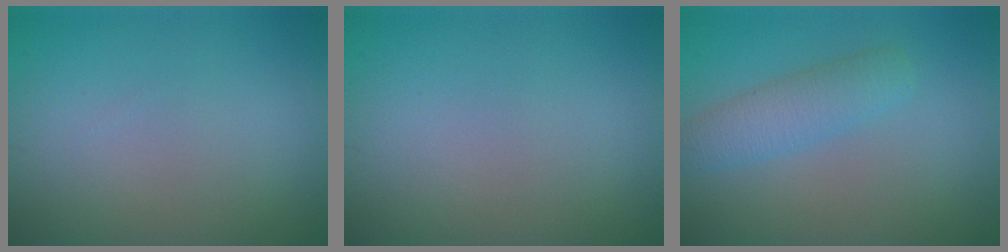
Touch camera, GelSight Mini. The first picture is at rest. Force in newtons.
{"total": 0.0}
{"total": 3.0, "press": 3.0, "slide": 0.1}